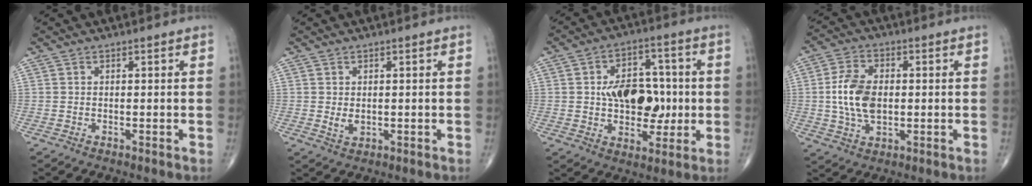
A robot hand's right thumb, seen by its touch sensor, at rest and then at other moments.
{"total": 2.1, "force": [0.1, 1.4, 1.5], "torque": [-0.025, -0.006, 0.008]}
{"total": 14.1, "force": [0.1, 9.3, 10.6], "torque": [-0.114, 0.022, 0.009]}
{"total": 10.0, "force": [0.1, 6.3, 7.9], "torque": [-0.145, 0.005, 0.002]}